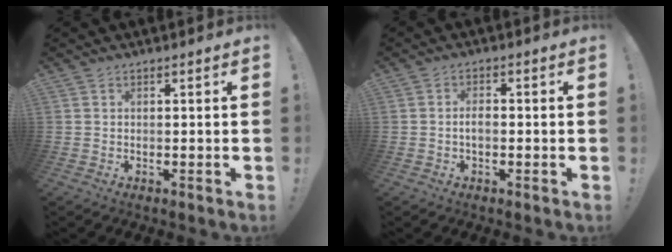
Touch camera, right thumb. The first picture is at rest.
{"total": 2.4, "force": [-0.6, 1.1, 2.0], "torque": [-0.039, 0.003, -0.014]}